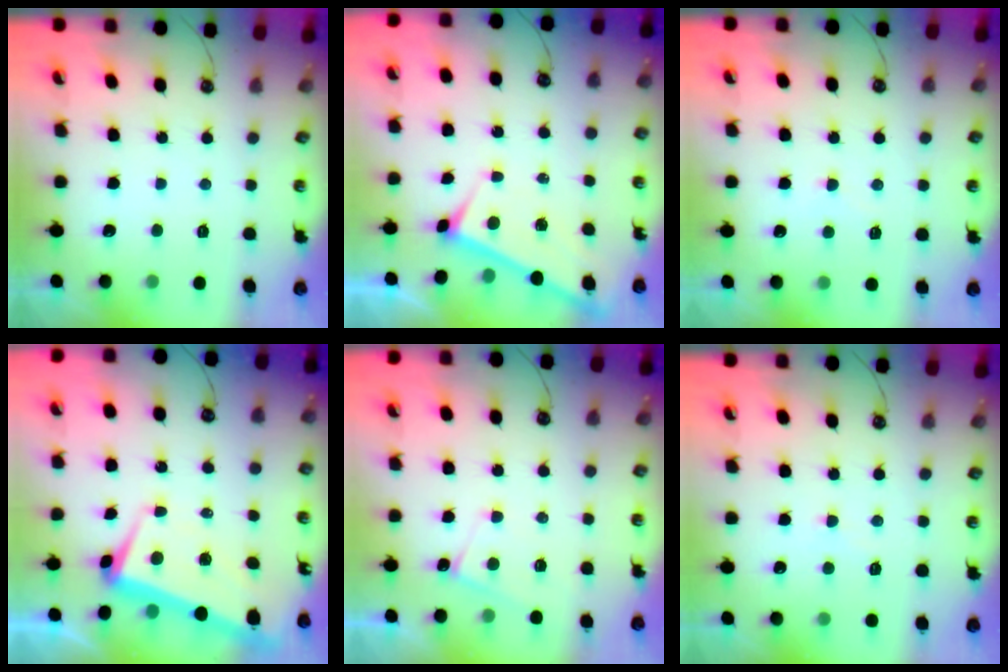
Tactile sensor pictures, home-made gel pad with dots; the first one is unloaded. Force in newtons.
{"total": 3.0, "press": 3.0, "slide": 0.1}
{"total": 4.8, "press": 4.8, "slide": 0.5}
{"total": 2.2, "press": 0.3, "slide": 2.1}
{"total": 3.6, "press": 3.6, "slide": 0.3}
{"total": 3.0, "press": 2.8, "slide": 0.8}